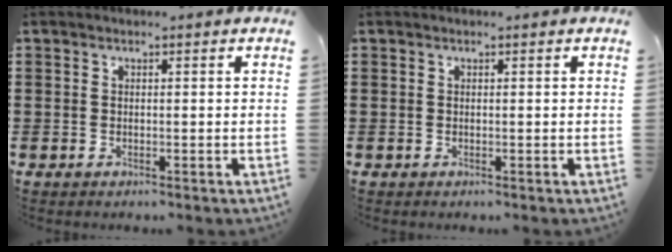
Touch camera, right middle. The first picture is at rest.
{"total": 0.0}